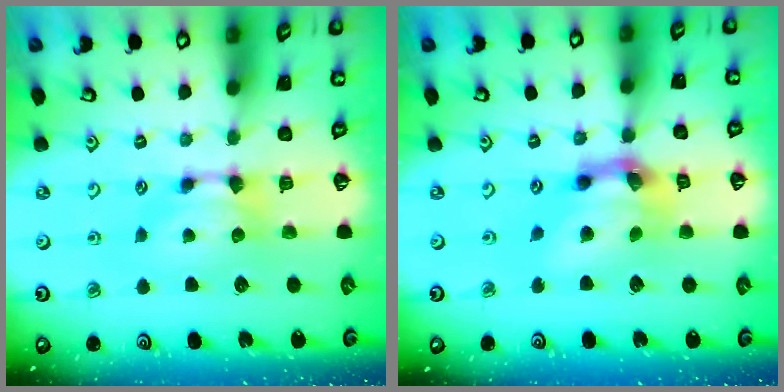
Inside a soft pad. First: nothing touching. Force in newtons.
{"total": 7.2, "press": 6.7, "slide": 2.6}